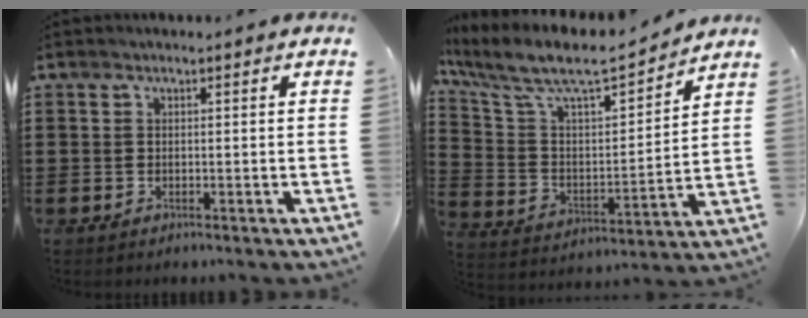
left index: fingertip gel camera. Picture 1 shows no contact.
{"total": 8.5, "force": [7.0, 1.9, 4.5], "torque": [-0.121, -0.051, 0.113]}